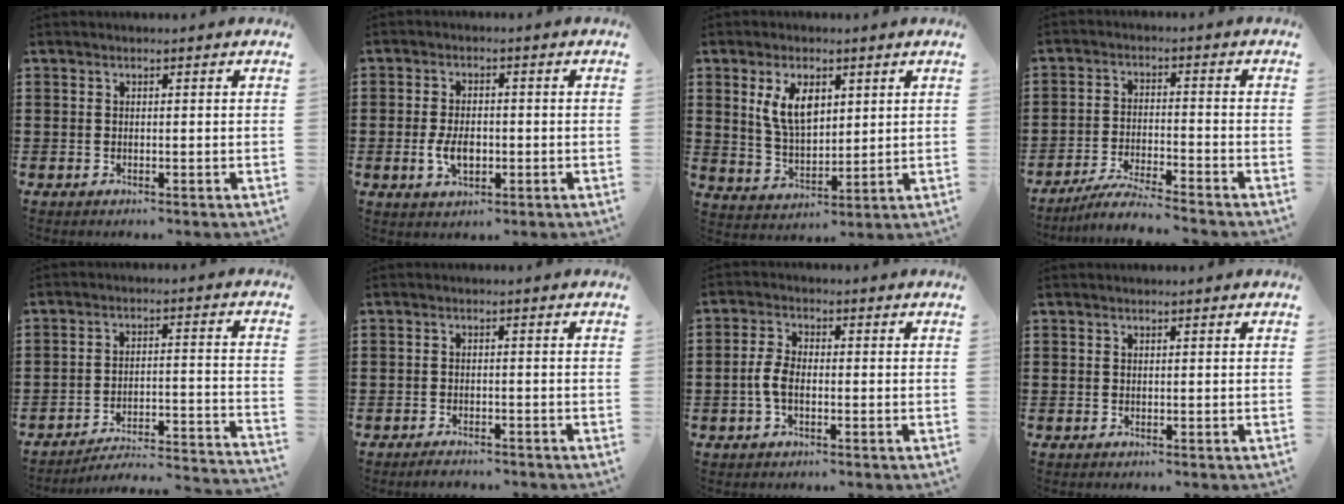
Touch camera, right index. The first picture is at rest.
{"total": 4.4, "force": [-0.9, 2.4, 3.5], "torque": [-0.077, -0.001, -0.017]}
{"total": 7.2, "force": [2.9, 3.6, 5.4], "torque": [-0.125, 0.007, 0.051]}
{"total": 5.1, "force": [-4.9, -0.3, 1.5], "torque": [-0.040, -0.012, -0.099]}
{"total": 3.2, "force": [-2.9, 0.1, 1.4], "torque": [-0.035, -0.020, -0.068]}
{"total": 1.6, "force": [-1.6, 0.2, 0.2], "torque": [-0.007, 0.002, -0.032]}
{"total": 3.9, "force": [-1.0, 2.0, 3.2], "torque": [-0.086, -0.005, -0.027]}
{"total": 0.0}